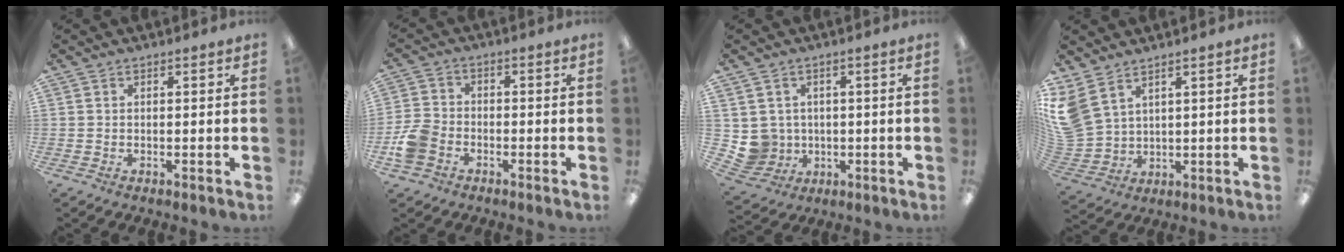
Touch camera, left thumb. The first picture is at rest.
{"total": 7.1, "force": [-3.2, 5.1, 3.7], "torque": [-0.076, 0.020, -0.058]}
{"total": 5.6, "force": [0.7, 5.5, 0.3], "torque": [-0.042, -0.006, 0.022]}
{"total": 8.6, "force": [5.0, 5.3, 4.5], "torque": [-0.125, -0.019, 0.097]}